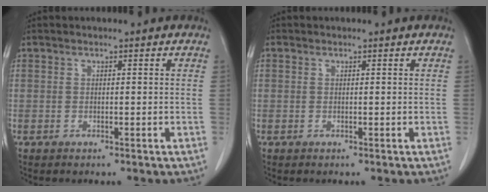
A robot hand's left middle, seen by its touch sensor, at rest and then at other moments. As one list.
[{"total": 0.0}]